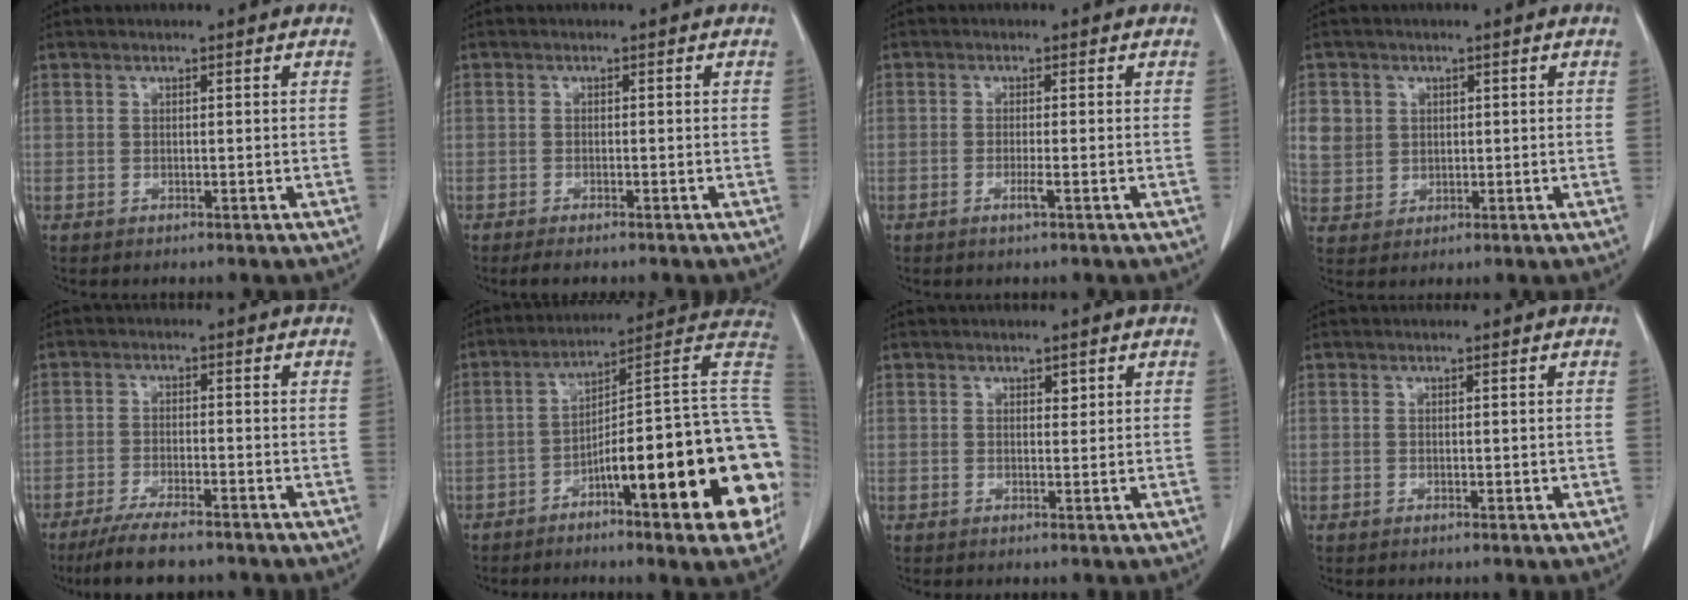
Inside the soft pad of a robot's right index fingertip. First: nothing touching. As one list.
[{"total": 2.5, "force": [-2.0, 0.4, 1.4], "torque": [-0.021, -0.005, -0.028]}, {"total": 1.4, "force": [-0.7, -0.1, 1.3], "torque": [-0.026, -0.001, -0.013]}, {"total": 5.6, "force": [1.6, 5.3, 1.1], "torque": [-0.023, 0.010, 0.044]}, {"total": 8.7, "force": [-7.2, 1.2, 4.8], "torque": [-0.081, -0.019, -0.116]}, {"total": 23.7, "force": [-6.9, 2.8, 22.5], "torque": [-0.226, 0.029, -0.095]}, {"total": 0.9, "force": [0.5, 0.5, 0.6], "torque": [-0.007, -0.003, 0.006]}, {"total": 0.6, "force": [0.0, 0.5, 0.3], "torque": [-0.003, 0.003, 0.003]}]